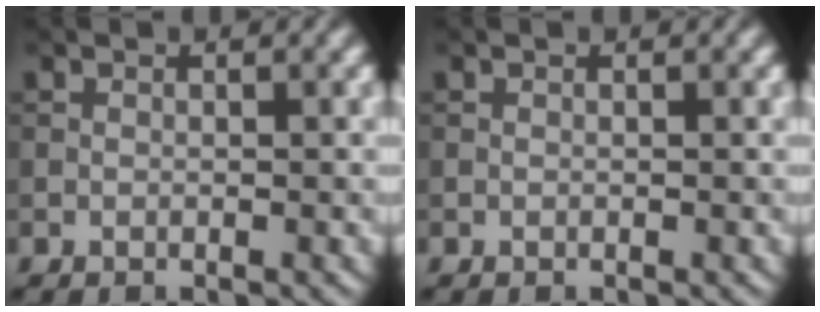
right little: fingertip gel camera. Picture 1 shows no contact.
{"total": 0.0}